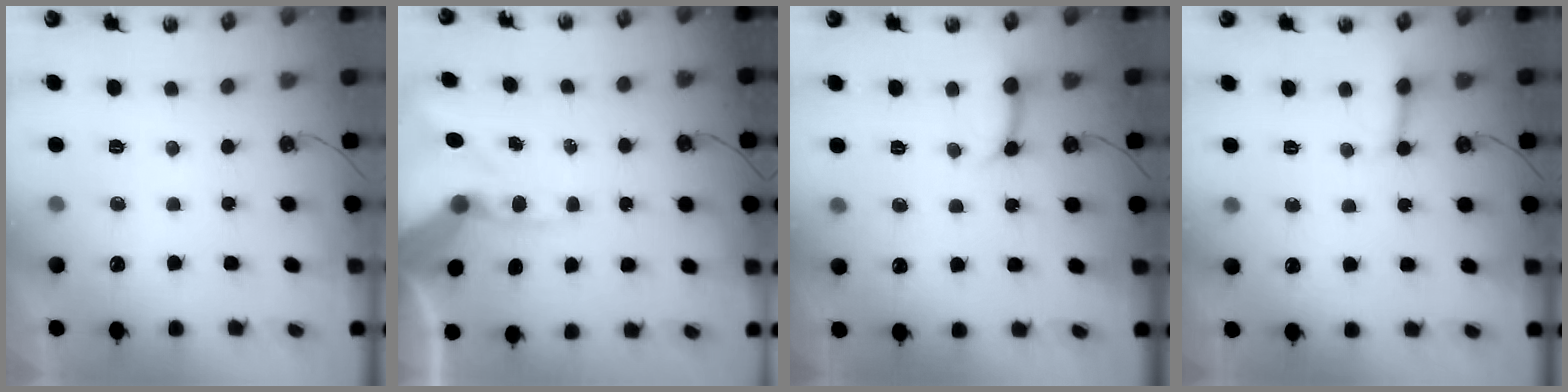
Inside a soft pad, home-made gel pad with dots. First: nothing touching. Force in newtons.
{"total": 14.8, "press": 14.6, "slide": 2.2}
{"total": 8.9, "press": 8.8, "slide": 1.1}
{"total": 3.3, "press": 3.3, "slide": 0.4}